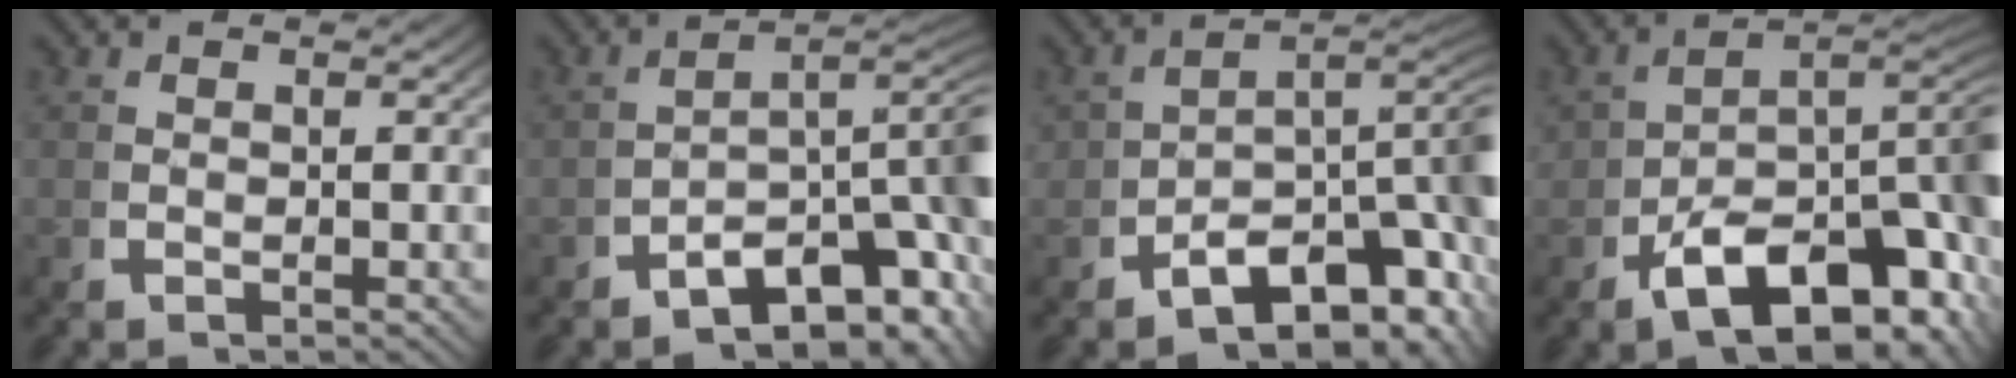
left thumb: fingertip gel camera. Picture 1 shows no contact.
{"total": 10.3, "force": [-2.6, 6.0, 7.9], "torque": [-0.106, -0.039, -0.028]}
{"total": 11.9, "force": [-2.5, 7.6, 8.8], "torque": [-0.115, -0.035, -0.030]}
{"total": 15.7, "force": [-3.2, 10.2, 11.5], "torque": [-0.174, -0.056, -0.035]}